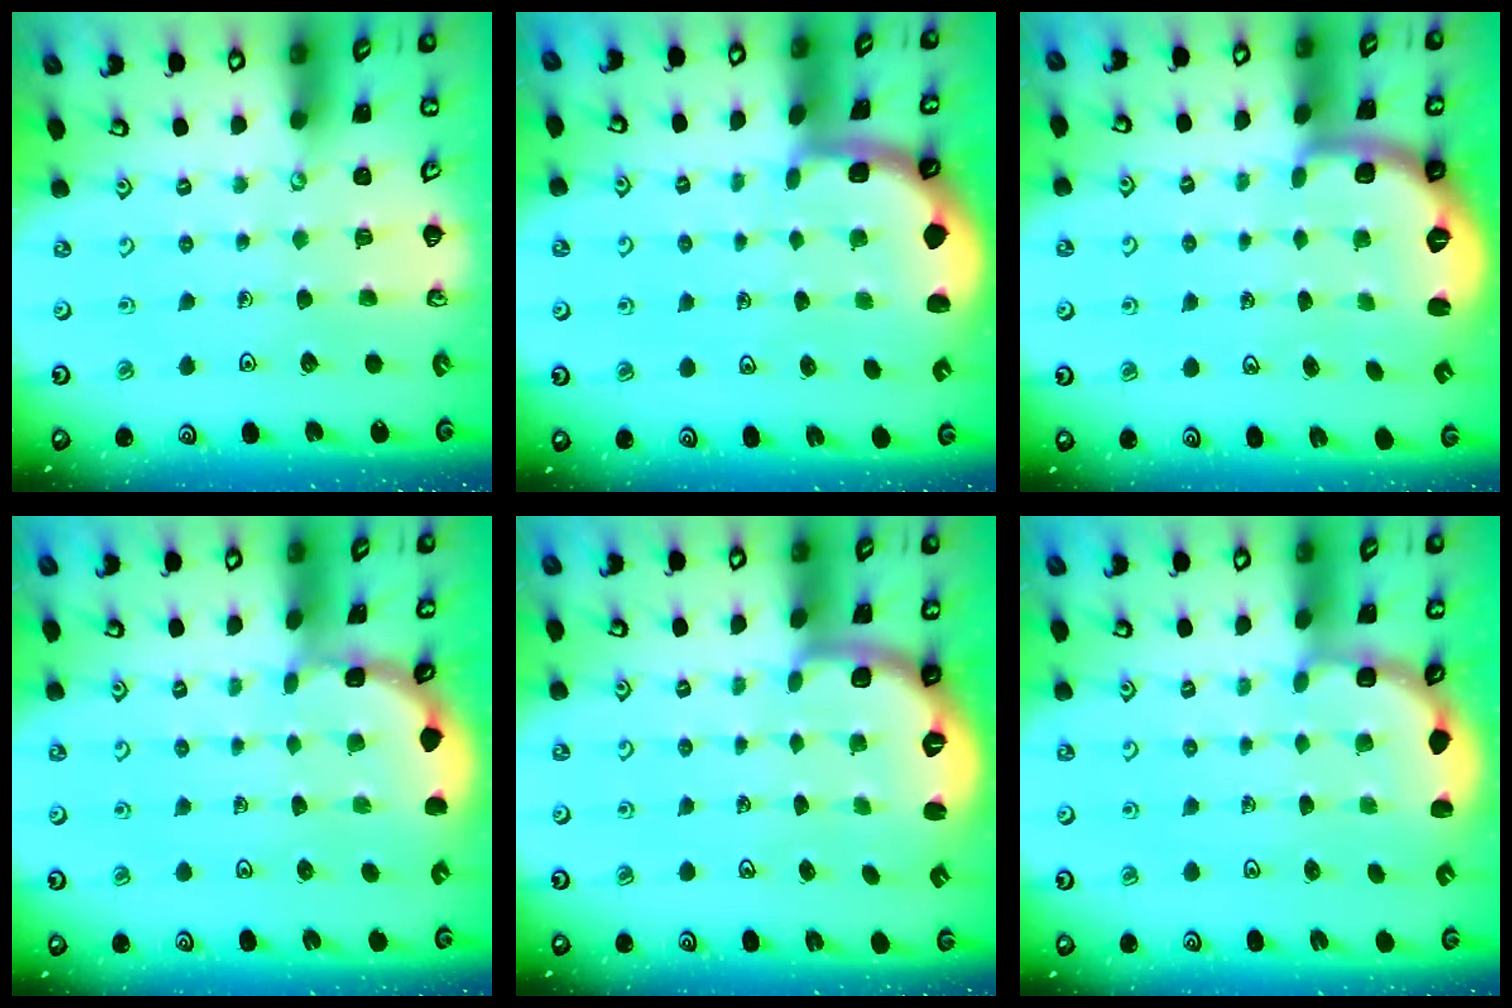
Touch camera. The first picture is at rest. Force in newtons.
{"total": 1.5, "press": 1.5, "slide": 0.2}
{"total": 2.0, "press": 1.6, "slide": 1.2}
{"total": 1.5, "press": 1.5, "slide": 0.1}
{"total": 2.7, "press": 1.6, "slide": 2.1}
{"total": 3.0, "press": 2.3, "slide": 1.8}